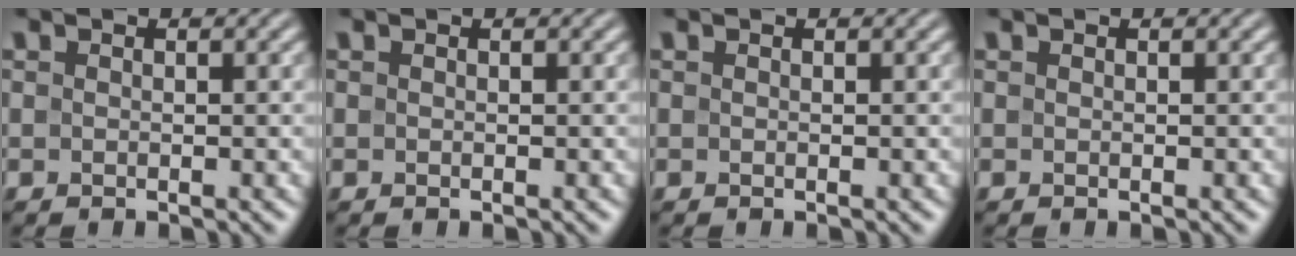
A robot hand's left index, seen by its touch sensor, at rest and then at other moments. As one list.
[{"total": 0.0}, {"total": 0.0}, {"total": 0.0}]